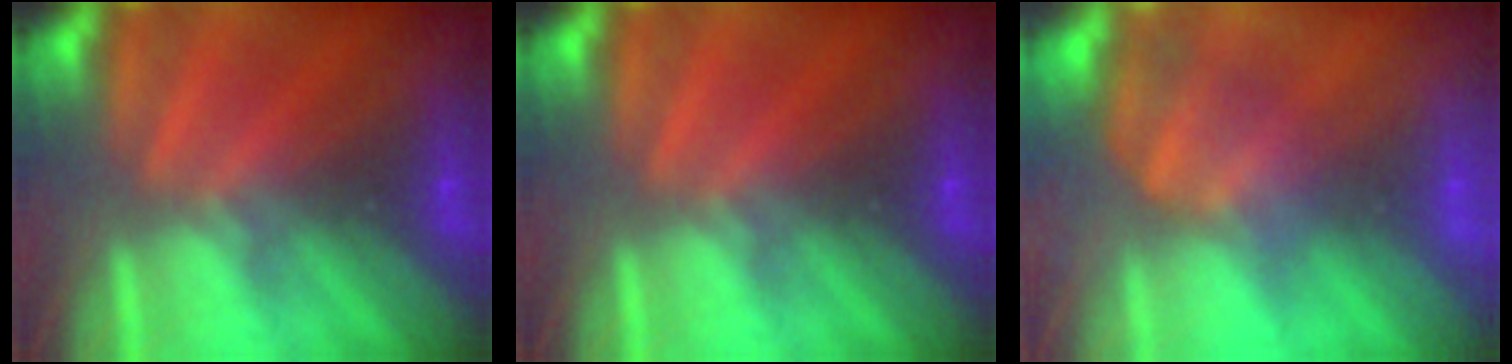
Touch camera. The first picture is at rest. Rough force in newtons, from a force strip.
{"total": 0.0}
{"total": 2.9}